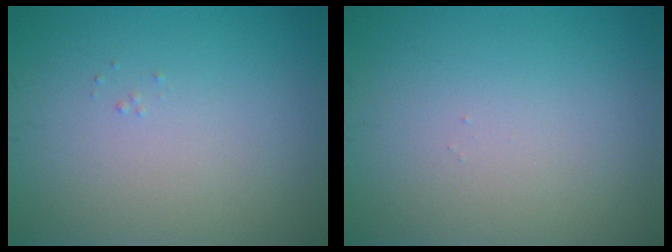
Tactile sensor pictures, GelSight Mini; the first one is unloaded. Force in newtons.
{"total": 0.0}